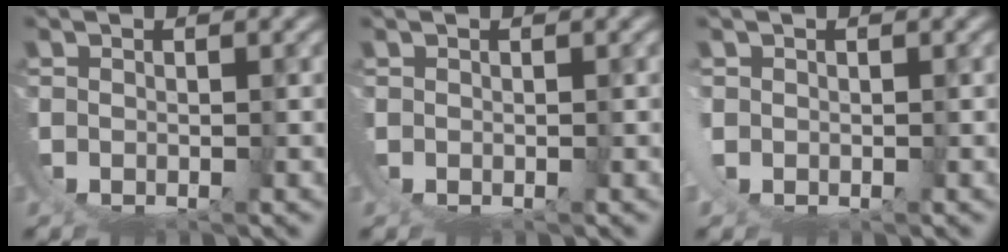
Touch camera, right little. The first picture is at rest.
{"total": 0.0}
{"total": 0.7, "force": [0.3, 0.3, 0.5], "torque": [-0.023, -0.006, 0.011]}